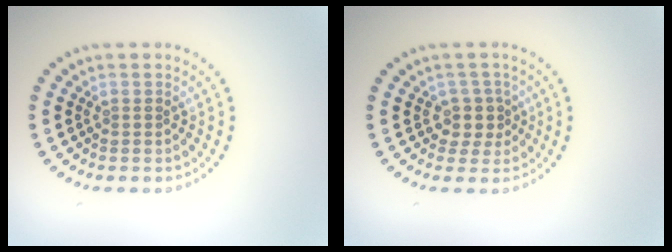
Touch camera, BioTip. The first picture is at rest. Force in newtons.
{"total": 2.3, "press": 1.9, "slide": 1.3}